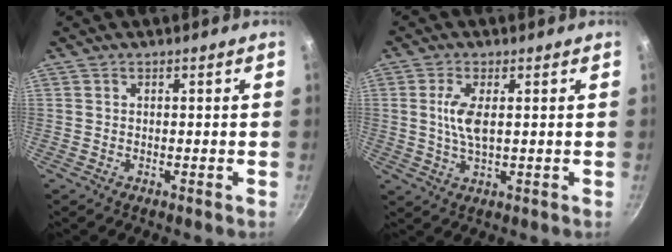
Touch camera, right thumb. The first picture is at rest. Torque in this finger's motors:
{"motor_torque": [0.82, 0.95, 0.75, 0.12, 0.03]}